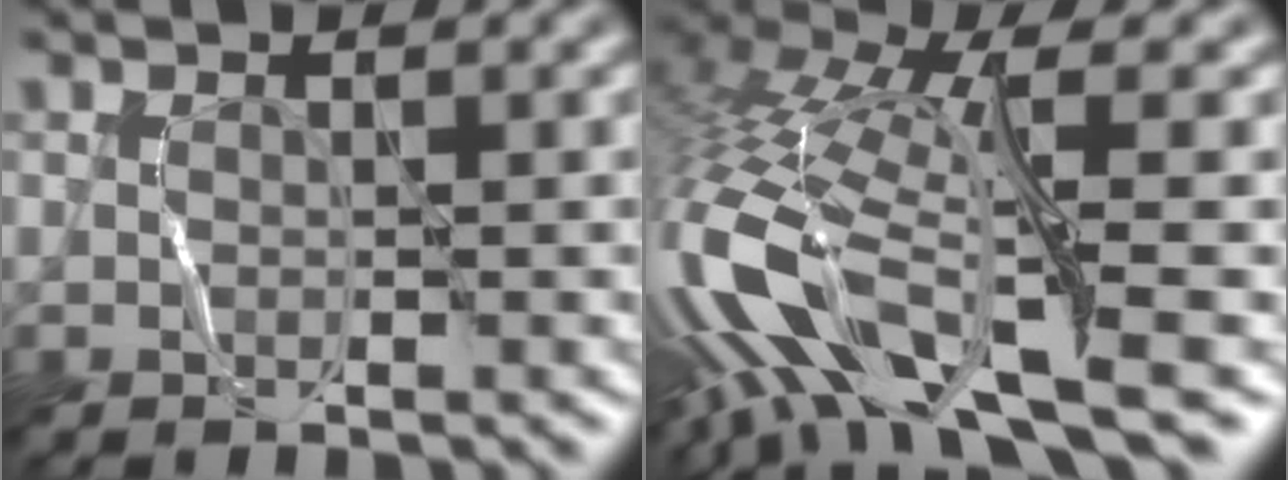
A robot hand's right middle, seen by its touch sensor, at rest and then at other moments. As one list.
[{"total": 13.0, "force": [-3.9, 4.6, 11.5], "torque": [-0.268, 0.009, -0.057]}]